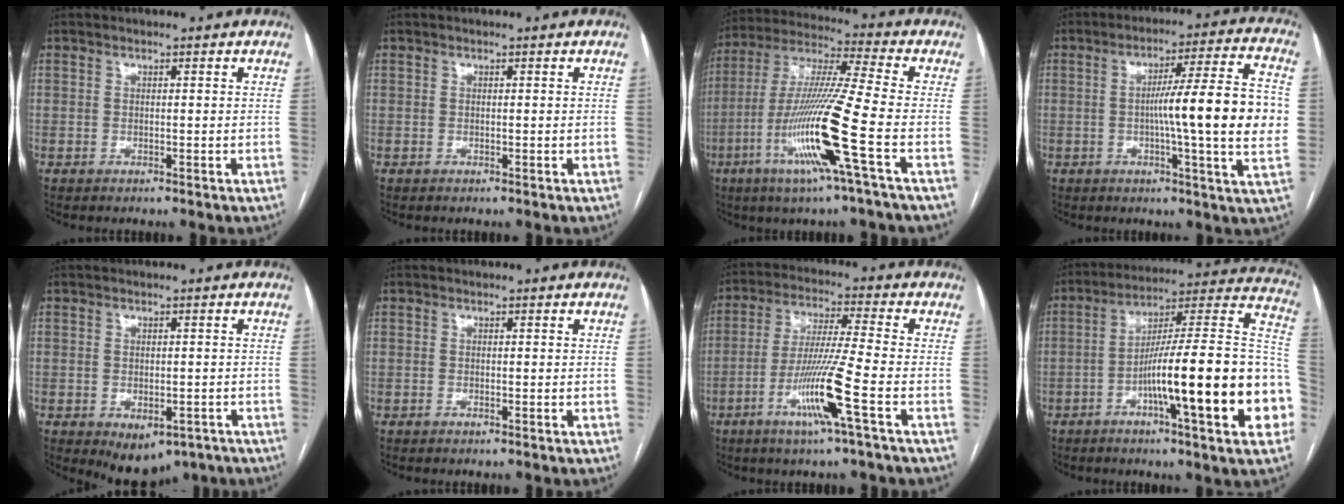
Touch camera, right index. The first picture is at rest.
{"total": 0.0}
{"total": 16.6, "force": [-5.8, -1.3, 15.5], "torque": [-0.313, -0.017, -0.116]}
{"total": 16.7, "force": [-0.5, -0.4, 16.7], "torque": [-0.243, 0.009, -0.015]}
{"total": 7.1, "force": [-4.4, 4.1, 3.8], "torque": [-0.038, -0.001, -0.055]}
{"total": 0.0}
{"total": 11.1, "force": [-4.6, -1.3, 10.0], "torque": [-0.197, -0.014, -0.091]}
{"total": 25.0, "force": [-6.6, 2.0, 24.0], "torque": [-0.268, 0.018, -0.101]}